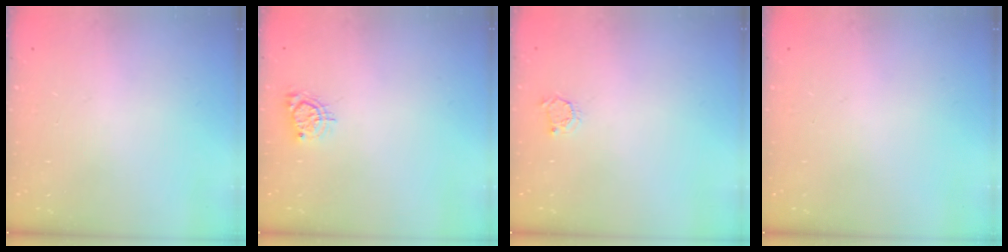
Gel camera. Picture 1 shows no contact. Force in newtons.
{"total": 4.9, "press": 4.8, "slide": 0.5}
{"total": 2.9, "press": 2.8, "slide": 0.4}
{"total": 0.0}